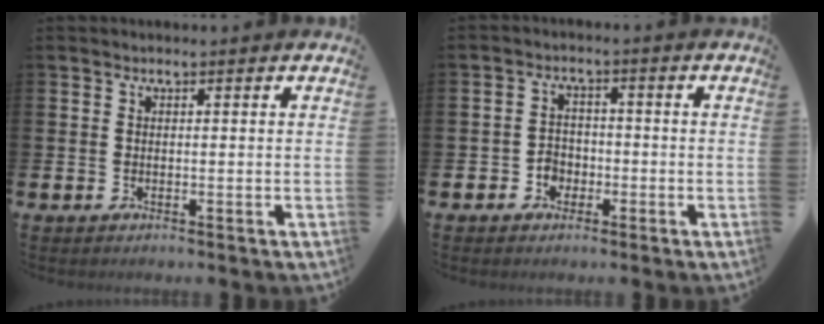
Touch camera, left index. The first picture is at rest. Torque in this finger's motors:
{"motor_torque": [-0.01, 0.20, 0.02, 0.03]}